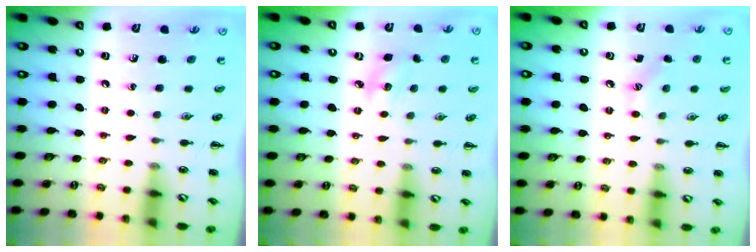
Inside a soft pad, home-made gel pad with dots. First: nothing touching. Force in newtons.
{"total": 5.4, "press": 5.1, "slide": 1.6}
{"total": 7.9, "press": 7.7, "slide": 1.6}